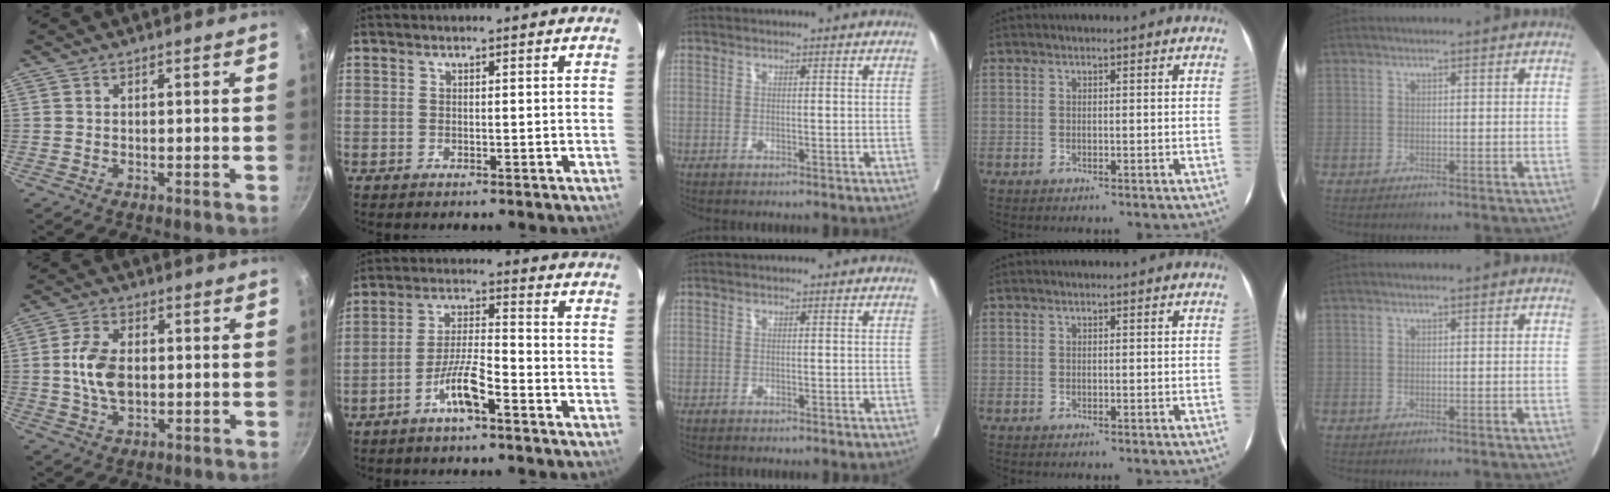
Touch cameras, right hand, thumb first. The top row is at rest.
{"thumb": {"total": 8.6, "force": [0.1, 5.2, 6.8], "torque": [-0.130, 0.004, 0.003]}, "index": {"total": 7.1, "force": [-4.2, 0.9, 5.7], "torque": [-0.116, 0.008, -0.078]}}